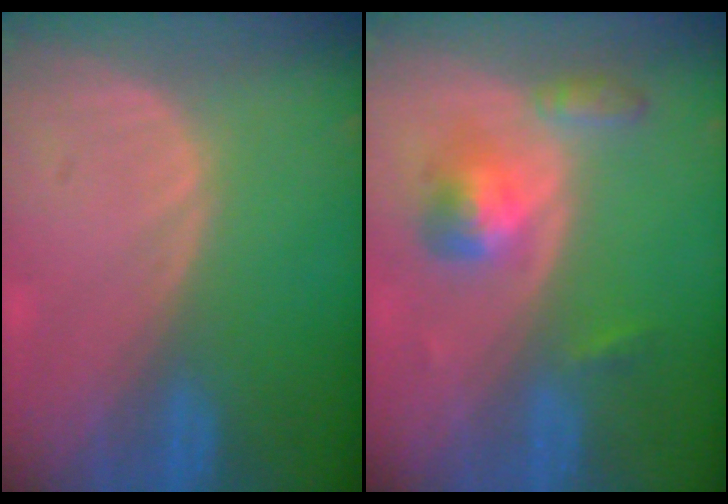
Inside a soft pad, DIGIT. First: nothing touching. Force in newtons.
{"total": 5.2, "press": 4.9, "slide": 1.7}